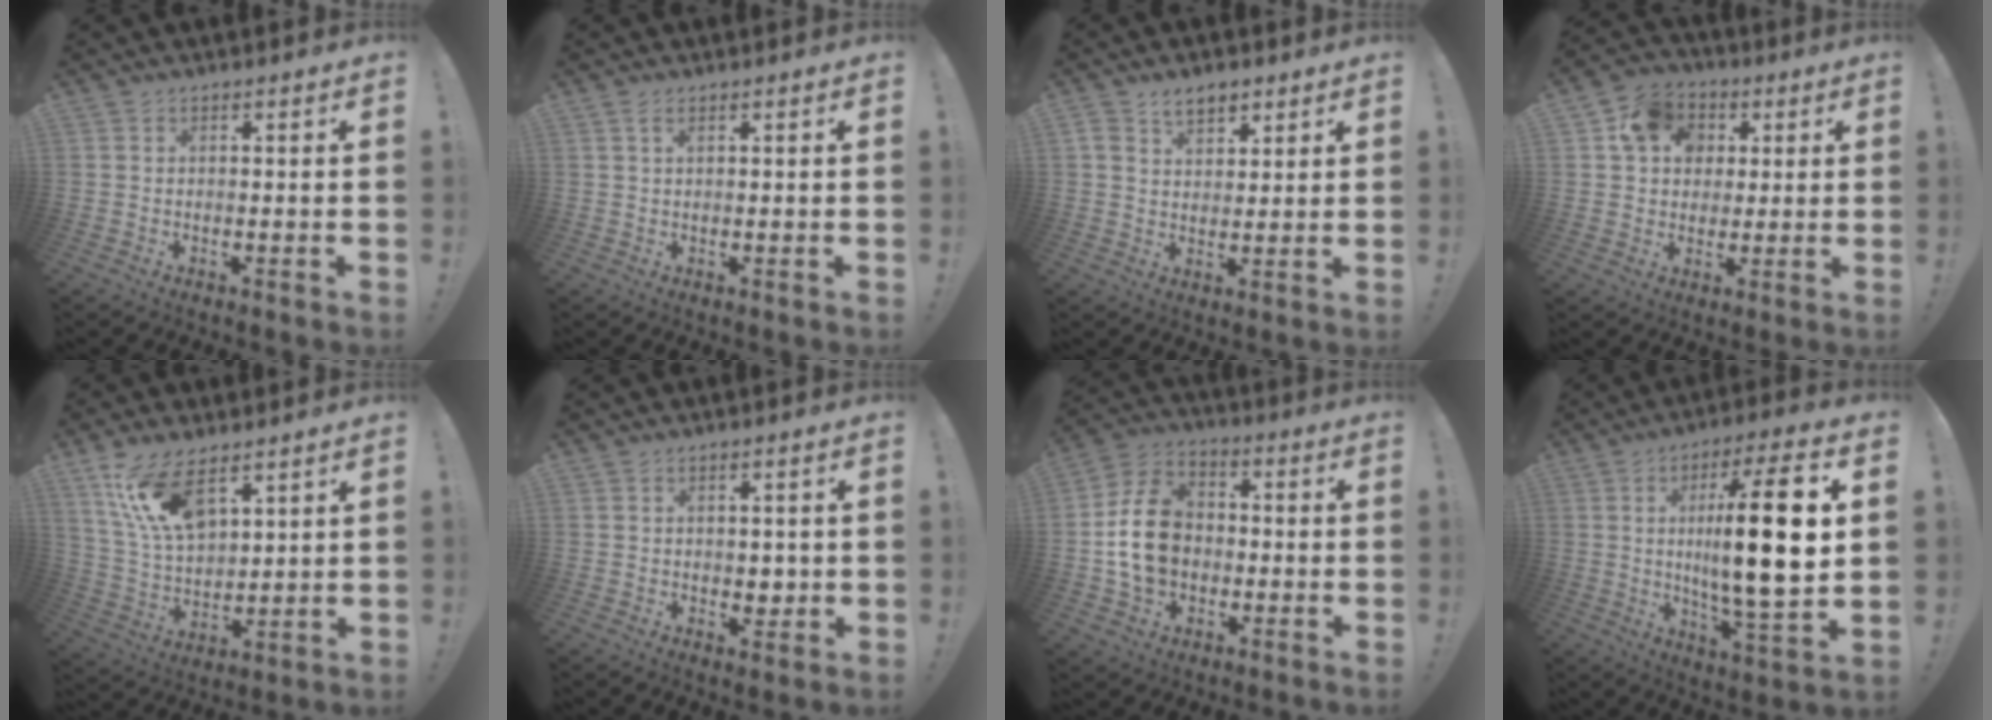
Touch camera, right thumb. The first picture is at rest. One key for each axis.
{"total": 1.8, "fx": 0.9, "fy": 0.6, "fz": 1.4, "tx": -0.023, "ty": -0.003, "tz": 0.016}
{"total": 5.8, "fx": 3.7, "fy": 3.6, "fz": 2.6, "tx": -0.042, "ty": -0.013, "tz": 0.068}
{"total": 11.7, "fx": 3.9, "fy": 10.0, "fz": 4.6, "tx": -0.064, "ty": -0.005, "tz": 0.079}
{"total": 14.7, "fx": 9.1, "fy": 6.7, "fz": 9.4, "tx": -0.190, "ty": -0.049, "tz": 0.167}
{"total": 3.0, "fx": 0.0, "fy": 2.6, "fz": 1.4, "tx": -0.005, "ty": -0.002, "tz": -0.003}
{"total": 15.5, "fx": -1.1, "fy": 12.5, "fz": 9.1, "tx": -0.153, "ty": 0.022, "tz": -0.014}
{"total": 21.9, "fx": 2.6, "fy": 4.8, "fz": 21.2, "tx": -0.349, "ty": -0.012, "tz": 0.026}